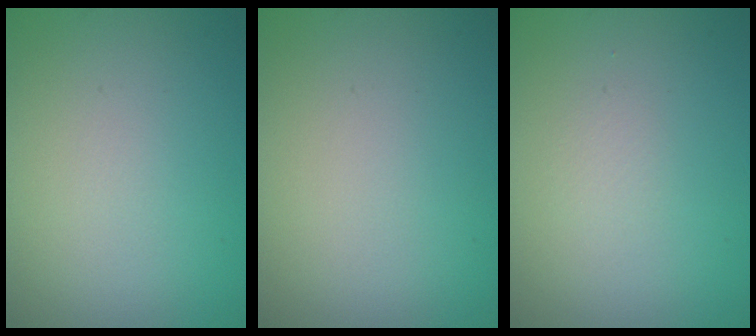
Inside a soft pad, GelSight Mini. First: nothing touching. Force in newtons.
{"total": 0.0}
{"total": 0.6, "press": 0.6, "slide": 0.1}